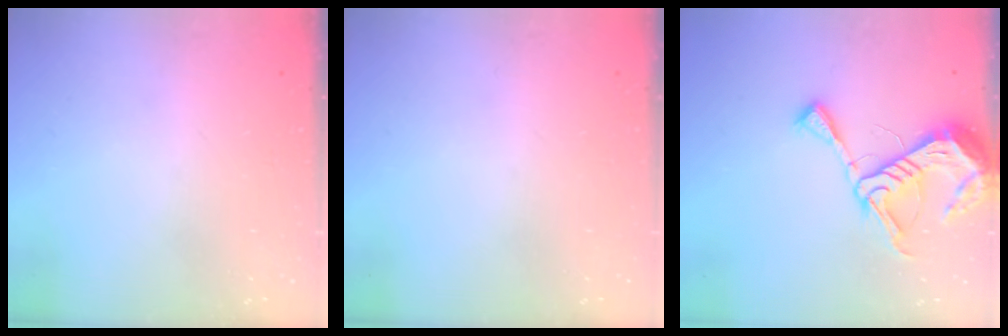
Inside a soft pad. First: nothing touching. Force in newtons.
{"total": 0.0}
{"total": 10.5, "press": 10.4, "slide": 1.1}